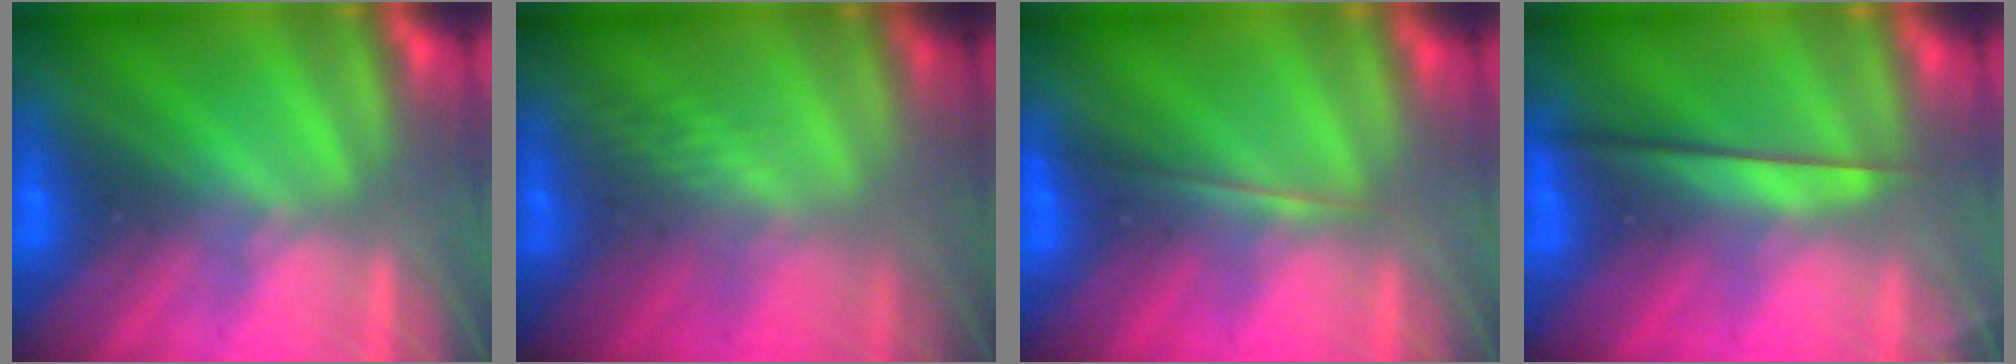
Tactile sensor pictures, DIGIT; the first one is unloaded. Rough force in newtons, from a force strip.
{"total": 2.4}
{"total": 1.8}
{"total": 2.4}